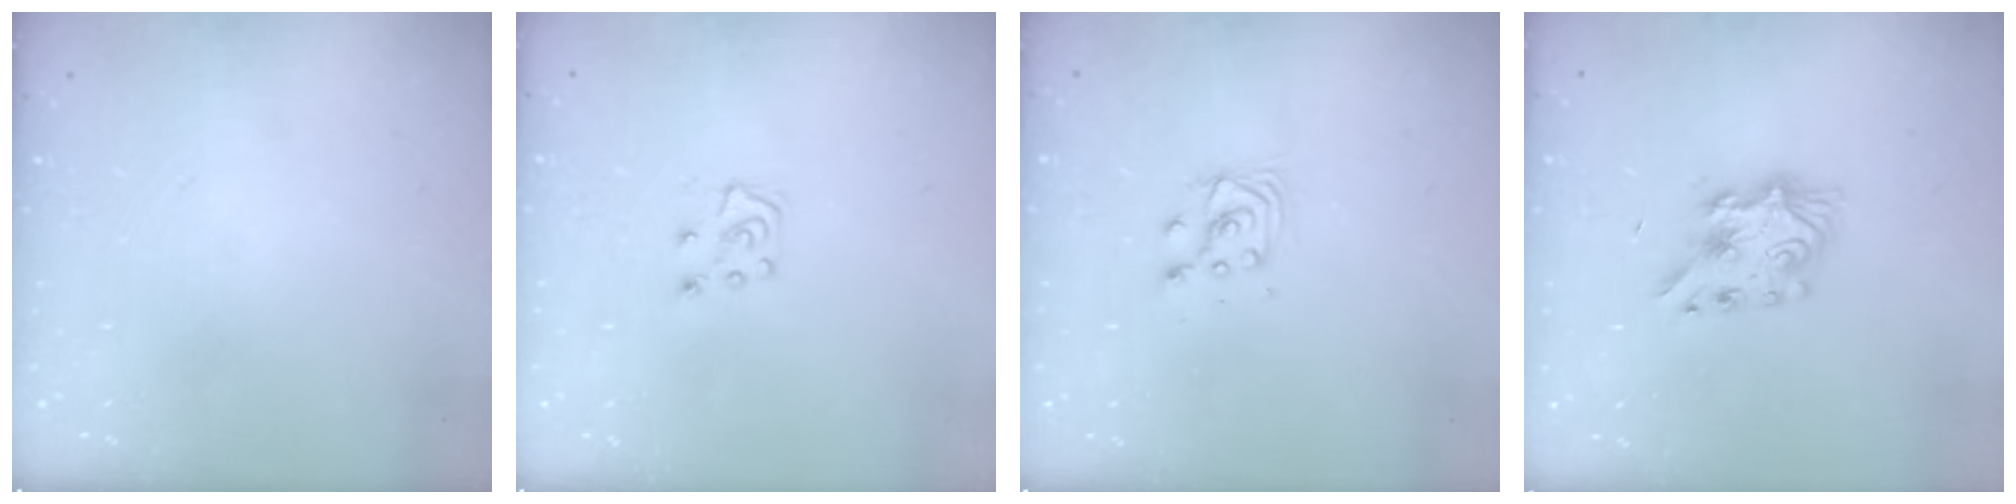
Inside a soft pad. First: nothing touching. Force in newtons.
{"total": 6.4, "press": 6.3, "slide": 0.5}
{"total": 3.7, "press": 3.7, "slide": 0.3}
{"total": 7.2, "press": 7.2, "slide": 0.2}